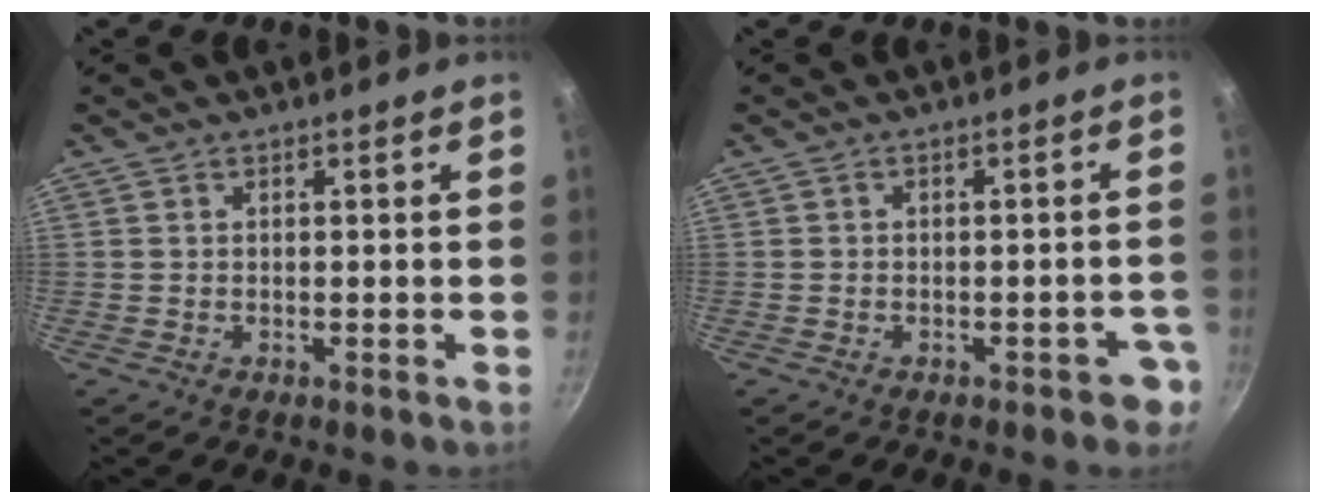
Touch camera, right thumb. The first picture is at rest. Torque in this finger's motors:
{"motor_torque": [0.67, 0.23, 0.03, -0.08, -0.01]}